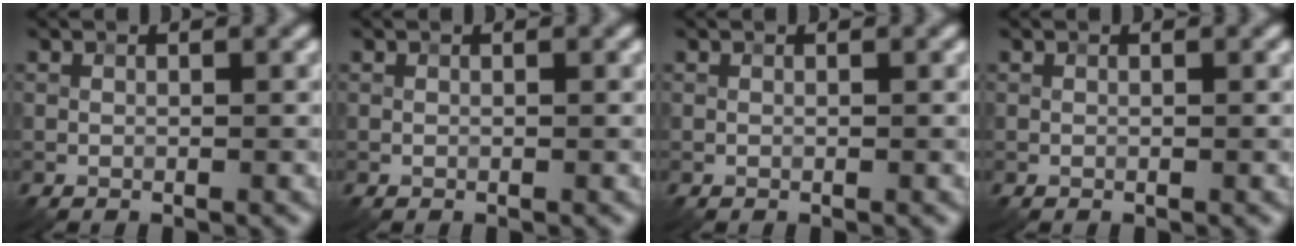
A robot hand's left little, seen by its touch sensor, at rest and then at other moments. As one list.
[{"total": 0.0}, {"total": 0.0}, {"total": 0.0}]